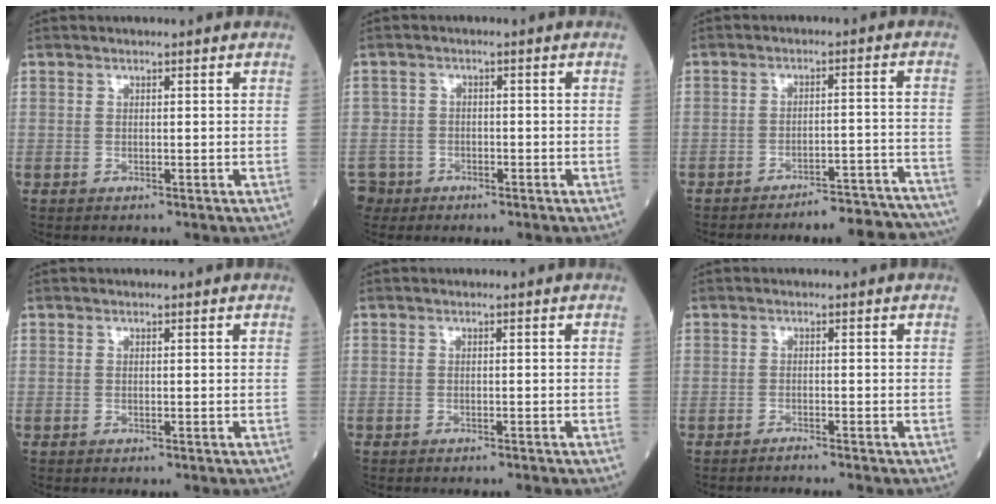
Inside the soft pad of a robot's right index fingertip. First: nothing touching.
{"total": 4.0, "force": [-2.1, 3.4, -0.5], "torque": [0.010, 0.011, -0.041]}
{"total": 15.0, "force": [-14.5, 1.3, 3.4], "torque": [-0.005, 0.023, -0.173]}
{"total": 0.0}
{"total": 1.0, "force": [-0.9, -0.1, 0.3], "torque": [-0.007, 0.000, -0.013]}
{"total": 1.3, "force": [-1.2, -0.4, 0.3], "torque": [-0.004, 0.001, -0.016]}